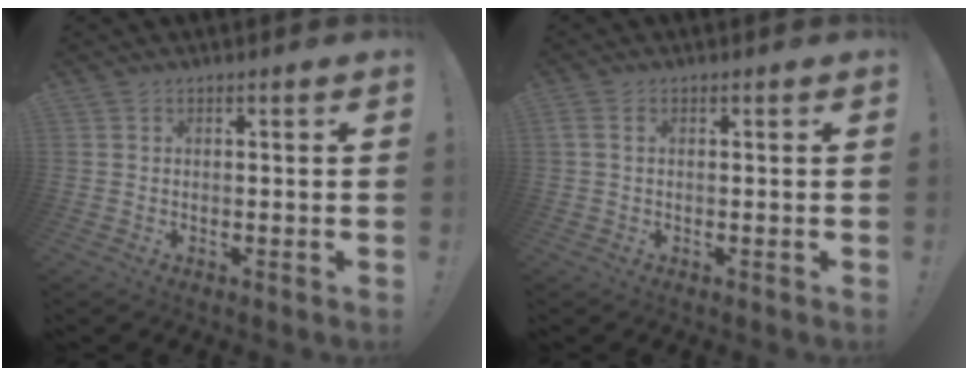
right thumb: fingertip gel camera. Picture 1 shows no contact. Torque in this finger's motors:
{"motor_torque": [0.03, -0.09, 0.21, -0.20, 0.05]}